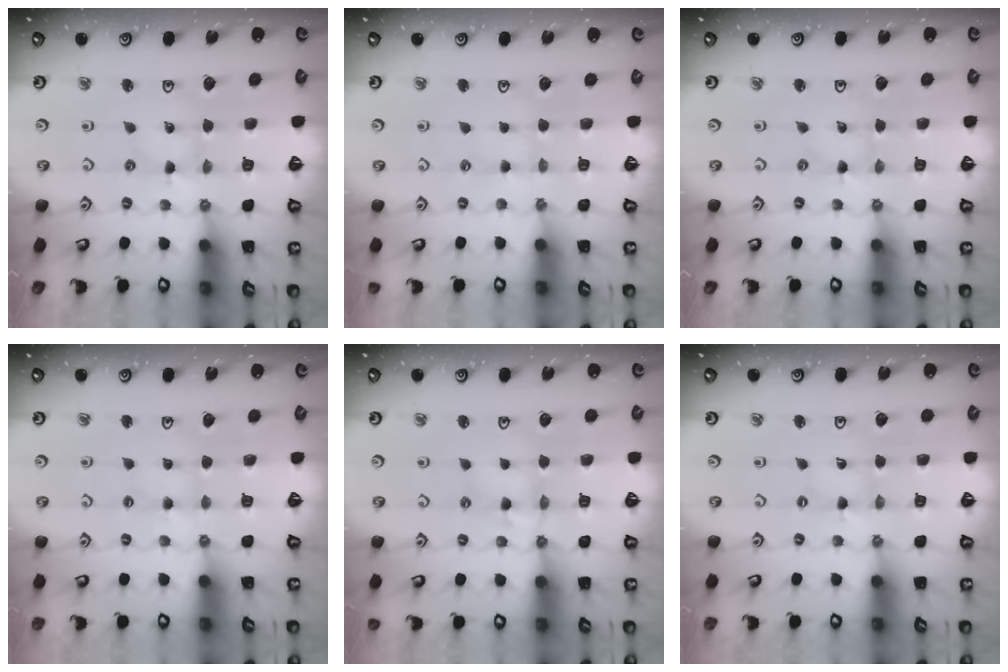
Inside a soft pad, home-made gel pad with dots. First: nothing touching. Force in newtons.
{"total": 1.0, "press": 1.0, "slide": 0.2}
{"total": 0.0}
{"total": 1.5, "press": 1.5, "slide": 0.3}
{"total": 4.8, "press": 4.7, "slide": 0.3}
{"total": 0.0}